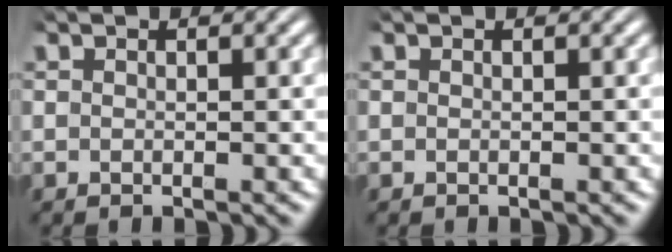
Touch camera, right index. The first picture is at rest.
{"total": 0.0}